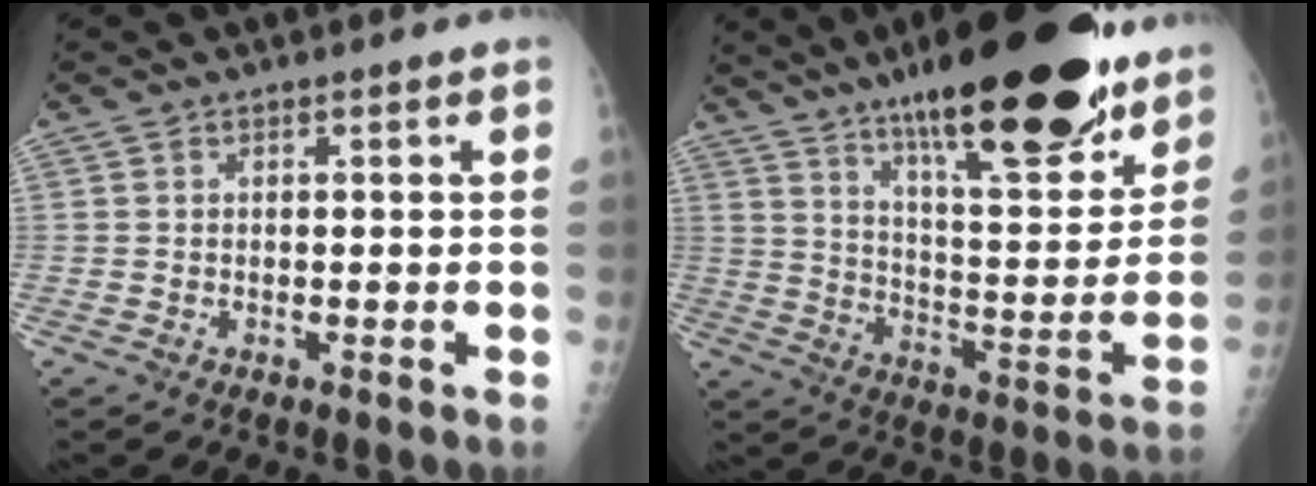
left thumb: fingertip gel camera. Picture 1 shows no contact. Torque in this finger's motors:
{"motor_torque": [3.03, 1.30, 1.73, -1.04, 0.43]}